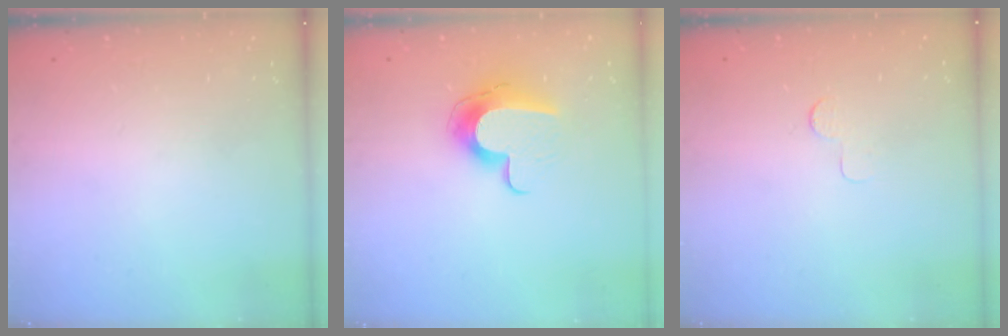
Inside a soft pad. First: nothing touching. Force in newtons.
{"total": 11.5, "press": 11.5, "slide": 0.7}
{"total": 3.0, "press": 2.9, "slide": 0.3}